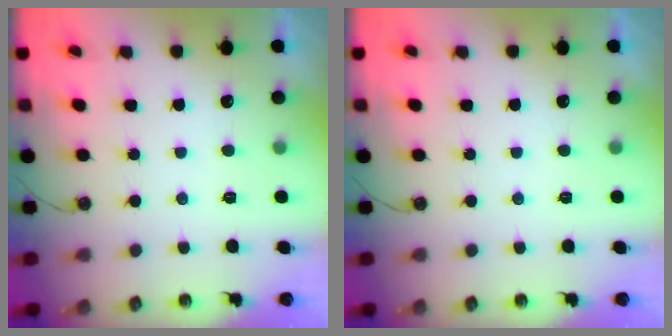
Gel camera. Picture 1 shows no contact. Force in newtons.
{"total": 0.0}